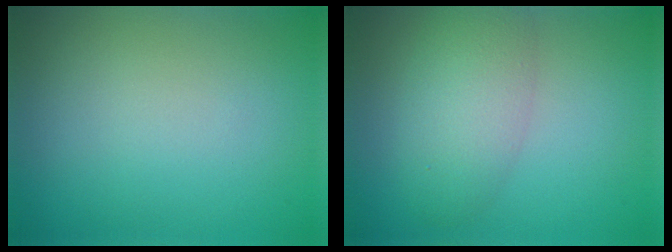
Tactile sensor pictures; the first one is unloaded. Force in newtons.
{"total": 4.3, "press": 4.3, "slide": 0.2}